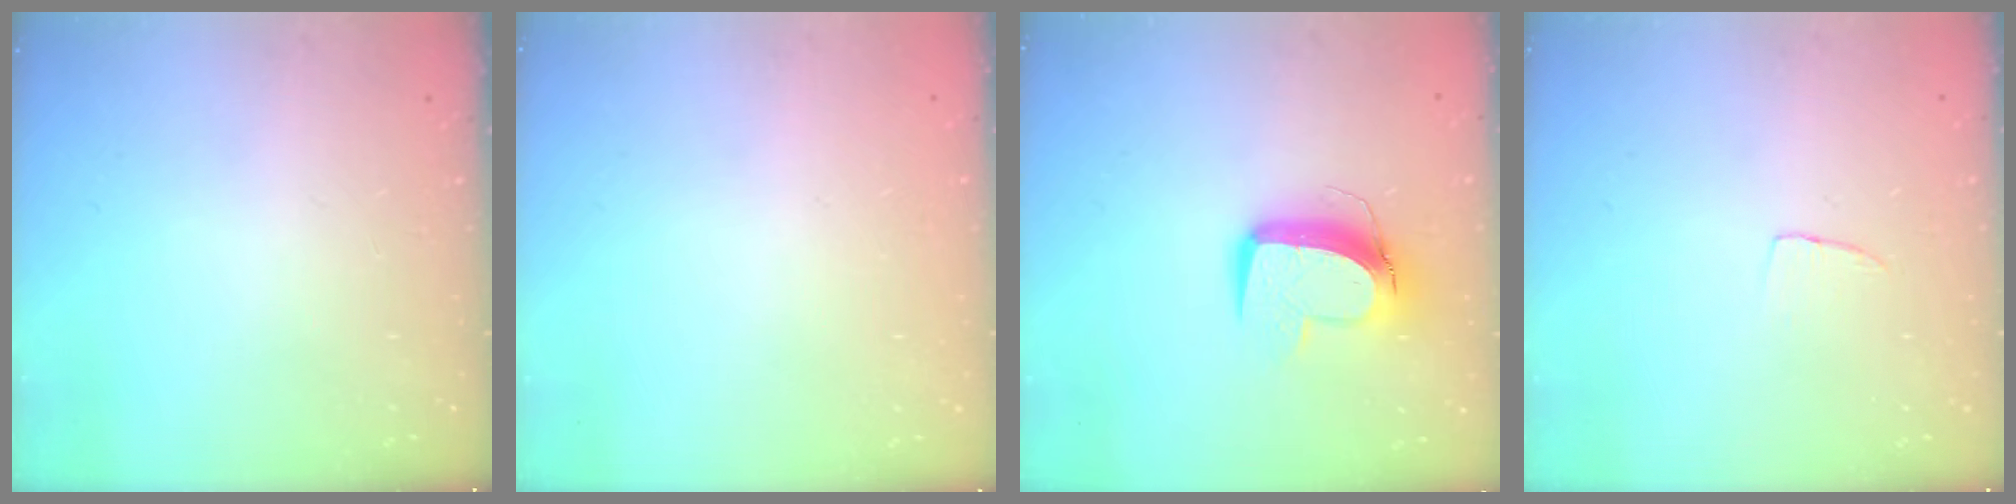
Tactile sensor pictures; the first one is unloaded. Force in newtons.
{"total": 0.0}
{"total": 11.8, "press": 11.7, "slide": 1.2}
{"total": 3.2, "press": 3.2, "slide": 0.2}